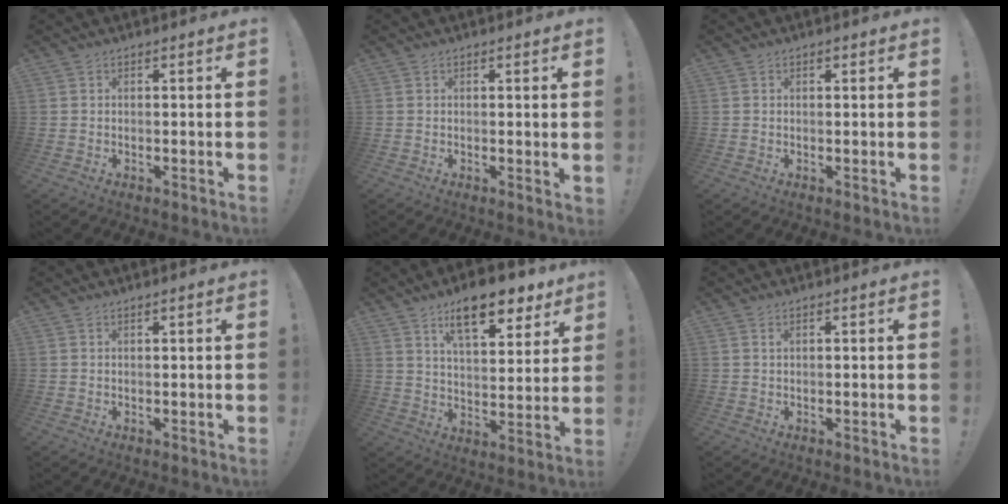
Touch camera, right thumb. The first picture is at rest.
{"total": 1.1, "force": [0.6, -0.1, 0.8], "torque": [-0.003, -0.004, 0.008]}
{"total": 0.5, "force": [0.3, 0.5, 0.1], "torque": [0.004, 0.000, 0.003]}
{"total": 0.6, "force": [0.4, -0.2, 0.5], "torque": [-0.007, 0.001, 0.005]}
{"total": 14.5, "force": [9.6, 5.6, 9.3], "torque": [-0.133, -0.057, 0.162]}
{"total": 0.5, "force": [0.4, 0.3, 0.2], "torque": [-0.002, 0.000, 0.006]}